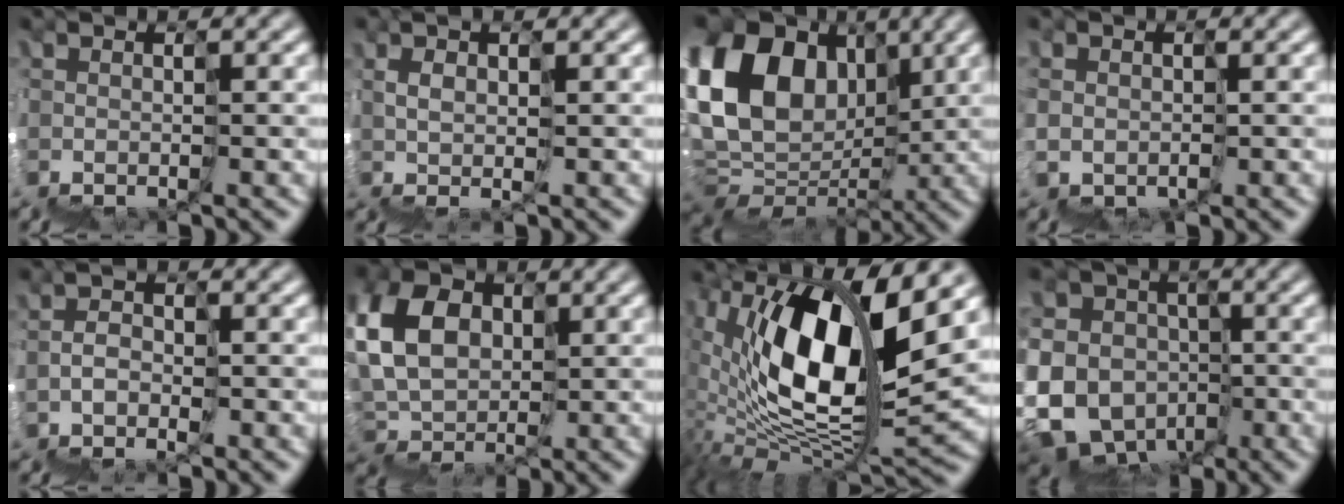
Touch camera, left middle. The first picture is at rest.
{"total": 1.9, "force": [1.0, -1.6, 0.1], "torque": [0.006, 0.010, 0.026]}
{"total": 11.5, "force": [4.4, 8.0, 7.0], "torque": [-0.103, 0.057, 0.081]}
{"total": 2.0, "force": [-0.4, 1.8, -0.9], "torque": [0.026, 0.003, -0.003]}
{"total": 0.0}
{"total": 3.9, "force": [2.5, 2.7, 1.2], "torque": [-0.032, 0.037, 0.029]}
{"total": 9.7, "force": [4.5, 2.8, 8.2], "torque": [-0.142, 0.021, 0.076]}
{"total": 9.2, "force": [-1.8, 9.0, 1.3], "torque": [-0.052, 0.021, -0.034]}